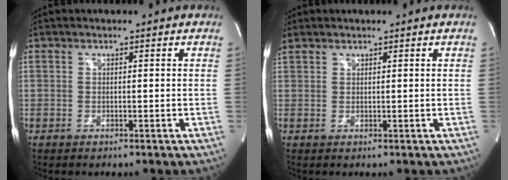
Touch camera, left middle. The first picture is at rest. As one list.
[{"total": 1.5, "force": [1.3, 0.7, 0.3], "torque": [-0.016, 0.015, 0.030]}]